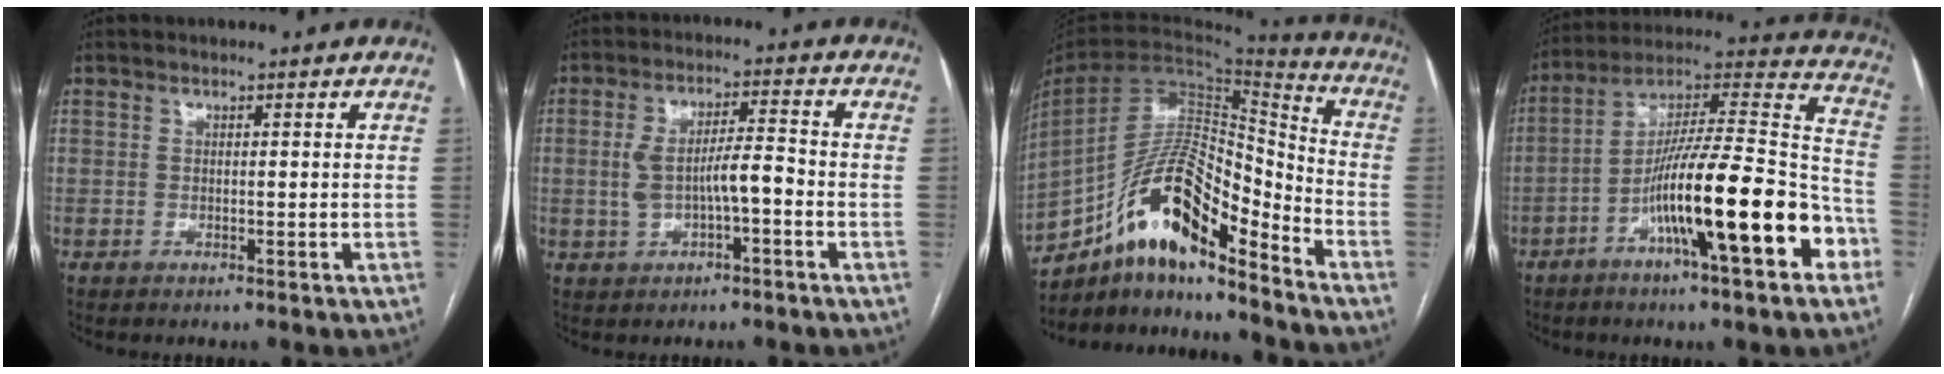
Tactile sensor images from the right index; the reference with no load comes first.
{"total": 6.9, "force": [-1.2, 1.9, 6.5], "torque": [-0.127, 0.020, -0.017]}
{"total": 16.9, "force": [-11.7, 4.2, 11.5], "torque": [-0.209, 0.034, -0.204]}
{"total": 21.9, "force": [-8.9, 2.4, 19.9], "torque": [-0.300, 0.006, -0.146]}